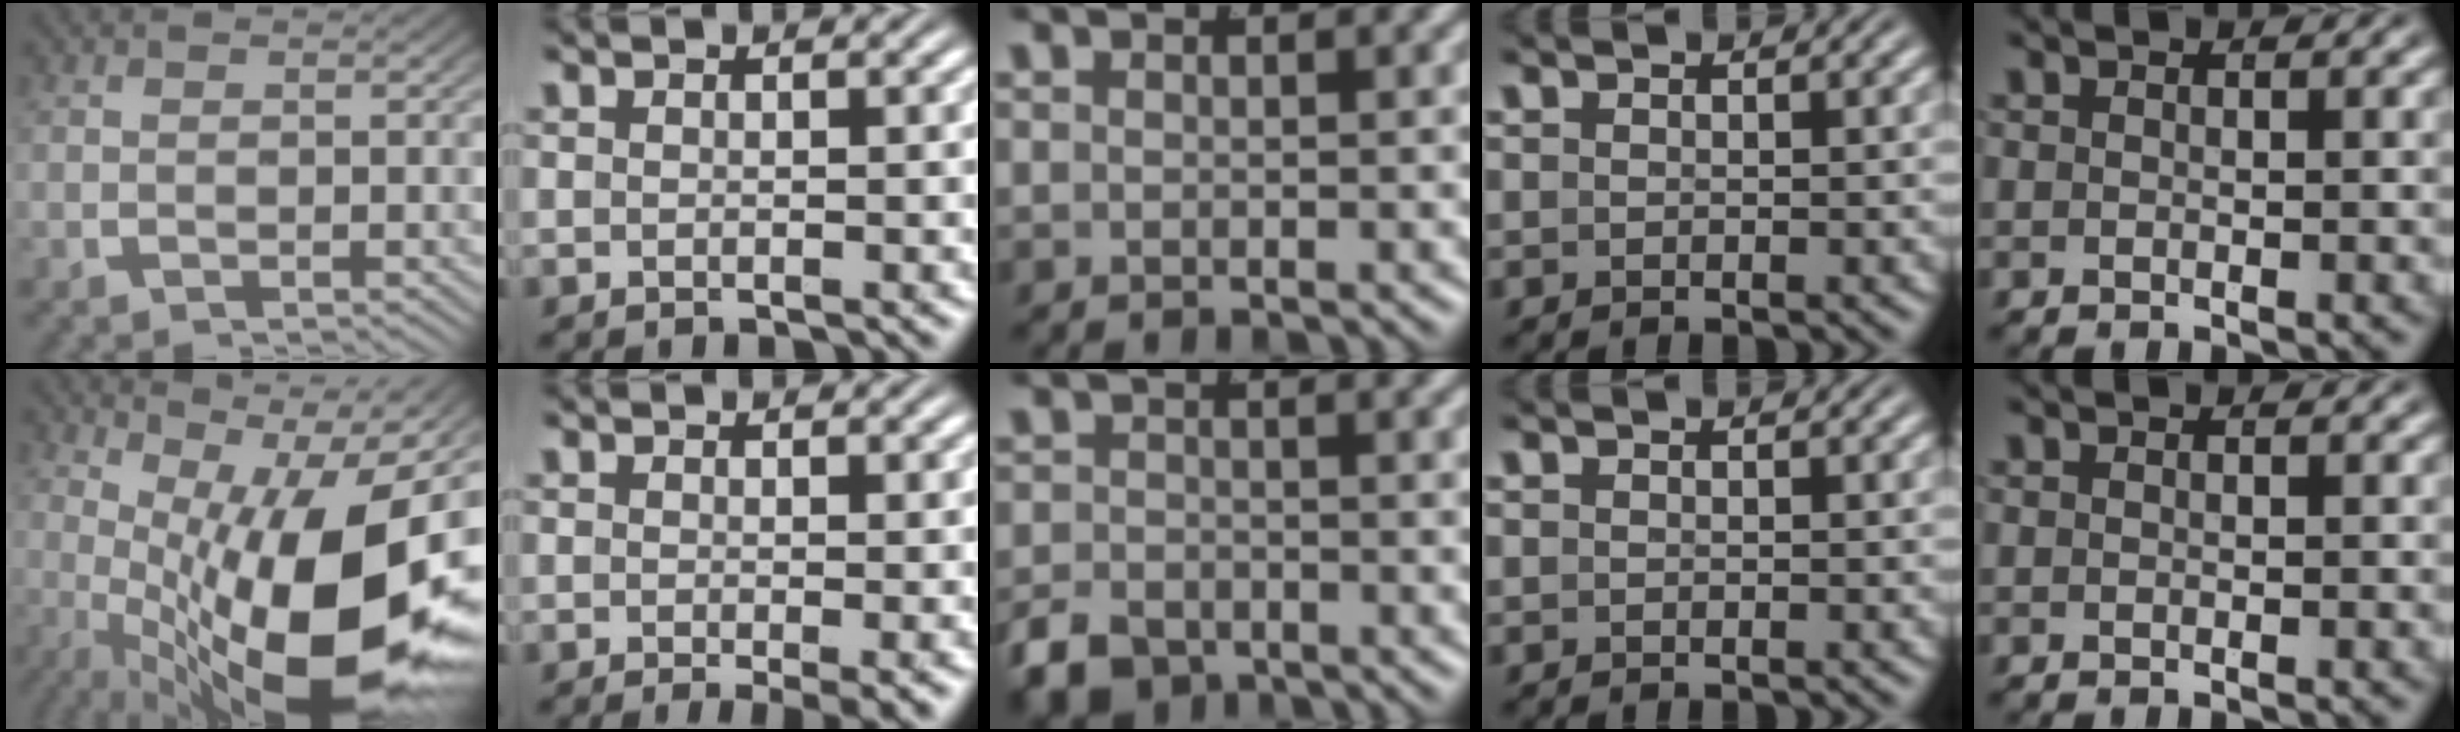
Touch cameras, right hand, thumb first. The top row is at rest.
{"thumb": {"total": 19.7, "force": [-1.0, 9.8, 17.0], "torque": [-0.278, -0.058, 0.025]}, "index": {"total": 2.3, "force": [-1.0, 0.4, 2.0], "torque": [-0.022, -0.012, -0.009]}, "middle": {"total": 3.8, "force": [-3.0, 1.9, 1.2], "torque": [-0.010, -0.014, -0.052]}}